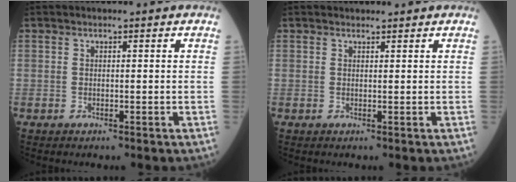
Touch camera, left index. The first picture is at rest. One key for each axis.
{"total": 1.2, "fx": 1.2, "fy": 0.2, "fz": 0.1, "tx": -0.009, "ty": 0.008, "tz": 0.022}